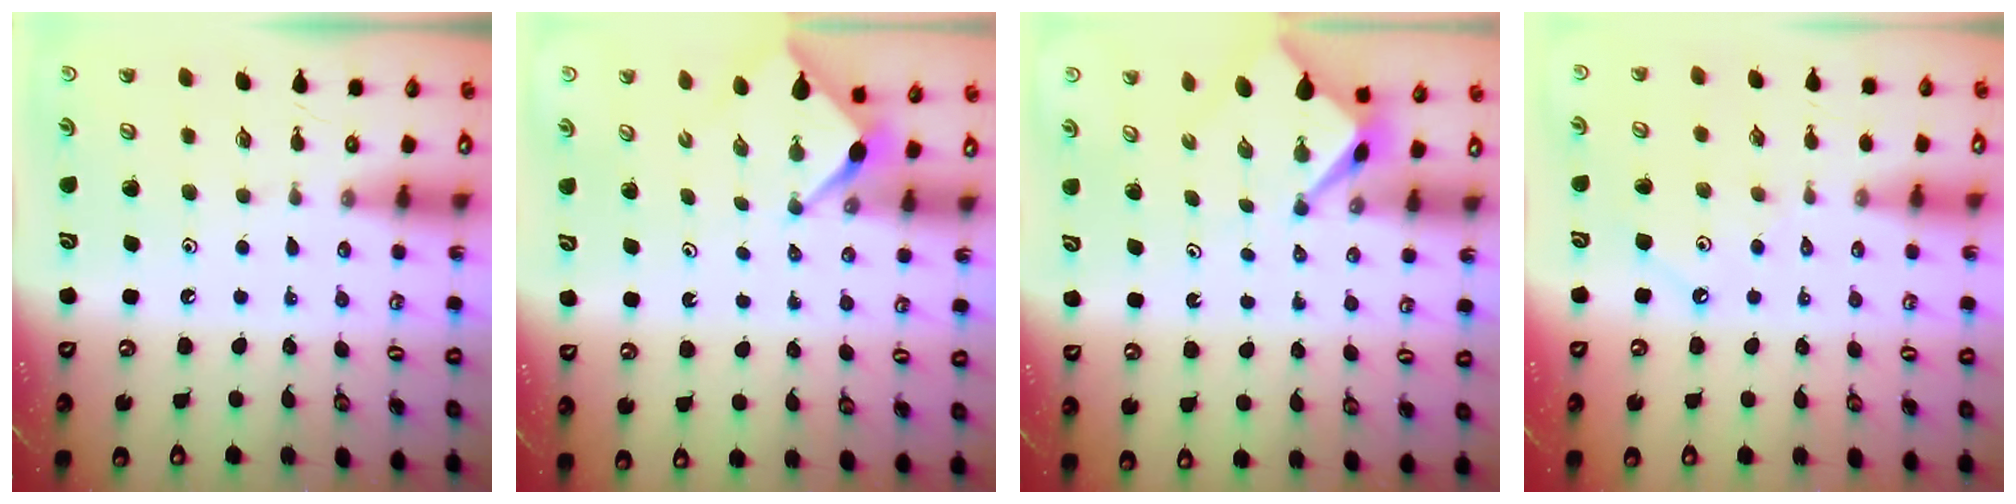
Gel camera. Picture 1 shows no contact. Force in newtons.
{"total": 2.5, "press": 2.5, "slide": 0.3}
{"total": 2.7, "press": 2.7, "slide": 0.3}
{"total": 2.6, "press": 2.6, "slide": 0.4}